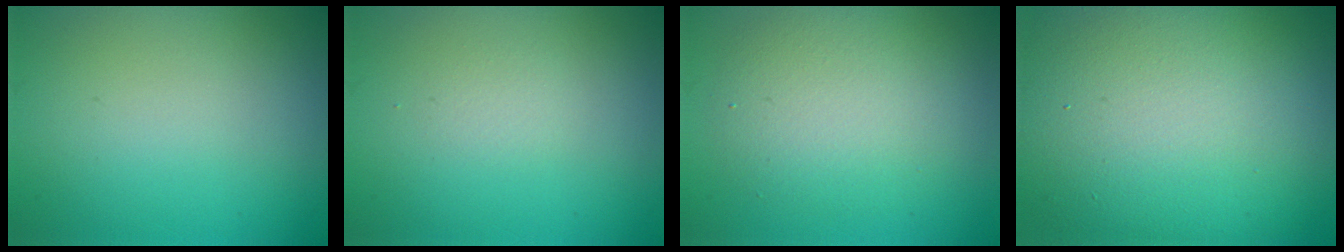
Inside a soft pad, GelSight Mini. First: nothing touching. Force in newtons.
{"total": 0.7, "press": 0.7, "slide": 0.0}
{"total": 4.7, "press": 4.6, "slide": 0.5}
{"total": 17.2, "press": 17.2, "slide": 1.0}